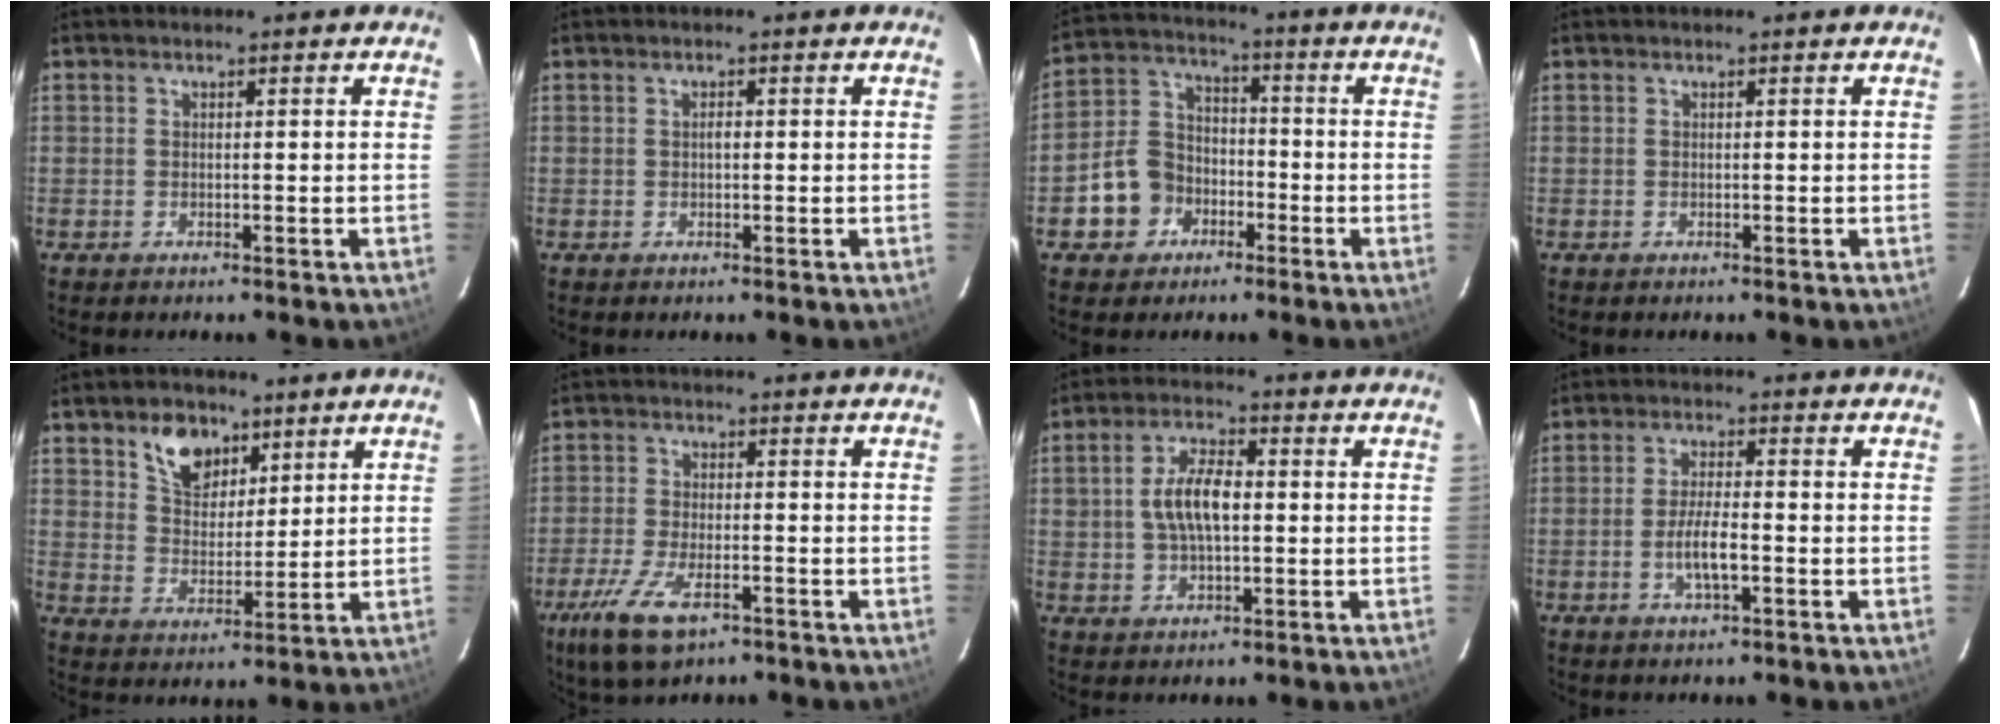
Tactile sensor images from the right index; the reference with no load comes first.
{"total": 0.8, "force": [0.0, 0.4, 0.6], "torque": [-0.010, 0.004, 0.000]}
{"total": 9.6, "force": [-4.2, 8.1, 3.0], "torque": [-0.082, 0.037, -0.065]}
{"total": 0.0}
{"total": 8.5, "force": [5.1, 5.5, 4.0], "torque": [-0.064, 0.011, 0.095]}
{"total": 10.1, "force": [-5.8, 3.9, 7.4], "torque": [-0.175, -0.029, -0.107]}
{"total": 7.9, "force": [0.4, 3.8, 6.8], "torque": [-0.133, 0.013, 0.011]}
{"total": 5.1, "force": [-1.7, 1.2, 4.7], "torque": [-0.093, -0.003, -0.031]}